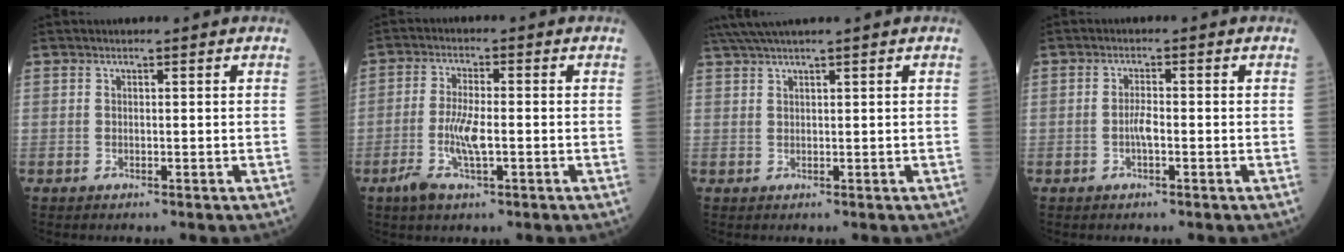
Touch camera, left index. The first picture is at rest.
{"total": 5.9, "force": [-1.9, 1.5, 5.4], "torque": [-0.120, -0.006, -0.035]}
{"total": 3.8, "force": [3.0, -0.9, 2.1], "torque": [-0.045, 0.020, 0.063]}
{"total": 2.1, "force": [-0.7, 0.3, 1.9], "torque": [-0.040, -0.001, -0.014]}